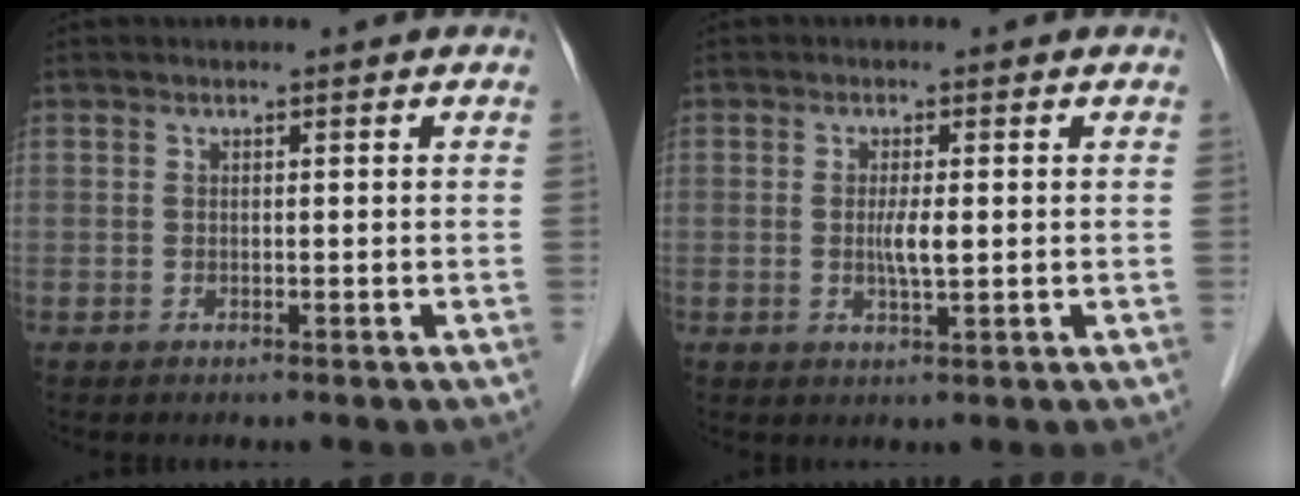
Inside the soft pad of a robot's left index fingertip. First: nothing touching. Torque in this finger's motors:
{"motor_torque": [0.47, 0.22, 0.05, 0.02]}